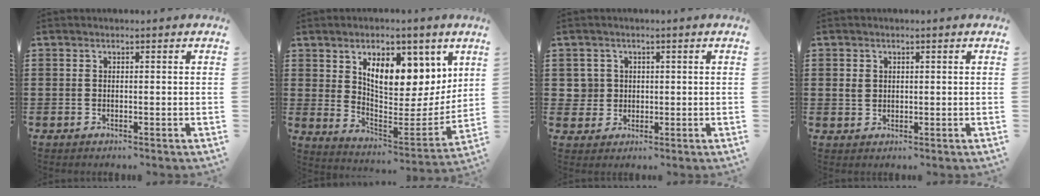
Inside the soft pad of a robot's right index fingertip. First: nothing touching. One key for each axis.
{"total": 10.3, "fx": 6.4, "fy": 5.2, "fz": 6.1, "tx": -0.103, "ty": -0.036, "tz": 0.108}
{"total": 3.0, "fx": 0.4, "fy": 2.9, "fz": 0.6, "tx": -0.026, "ty": 0.010, "tz": 0.006}
{"total": 1.7, "fx": 0.5, "fy": 1.4, "fz": 0.8, "tx": -0.019, "ty": 0.006, "tz": 0.009}